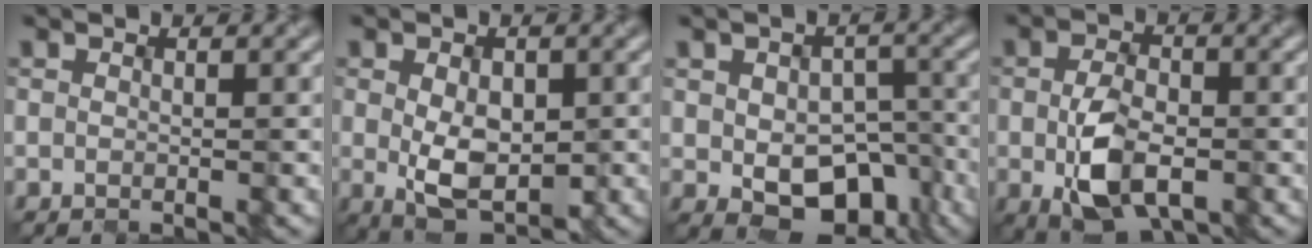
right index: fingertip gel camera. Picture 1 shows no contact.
{"total": 5.0, "force": [-0.7, 2.9, 4.0], "torque": [-0.075, -0.006, 0.000]}
{"total": 8.1, "force": [-2.4, 5.2, 5.8], "torque": [-0.092, -0.018, -0.017]}
{"total": 6.3, "force": [-1.8, 3.7, 4.7], "torque": [-0.103, -0.016, -0.021]}